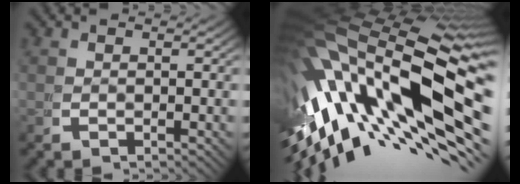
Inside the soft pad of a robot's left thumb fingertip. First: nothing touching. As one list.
[{"total": 26.2, "force": [-0.9, 15.1, 21.4], "torque": [-0.392, -0.037, 0.015]}]